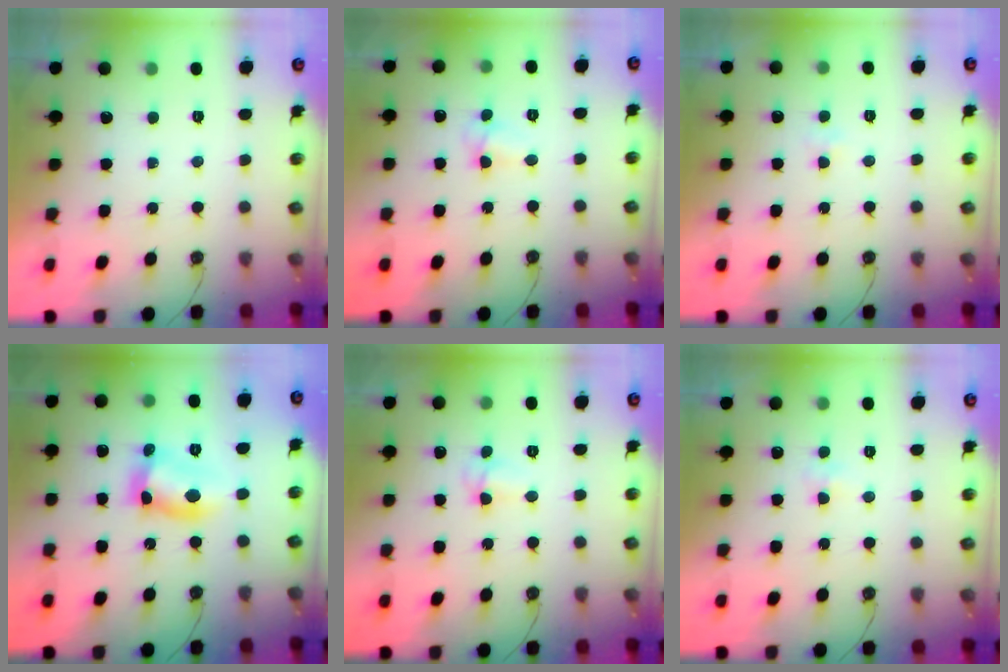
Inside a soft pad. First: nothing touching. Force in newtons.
{"total": 3.5, "press": 3.5, "slide": 0.4}
{"total": 2.4, "press": 2.3, "slide": 0.6}
{"total": 11.8, "press": 11.7, "slide": 0.6}
{"total": 4.2, "press": 4.0, "slide": 1.3}
{"total": 4.6, "press": 3.7, "slide": 2.6}